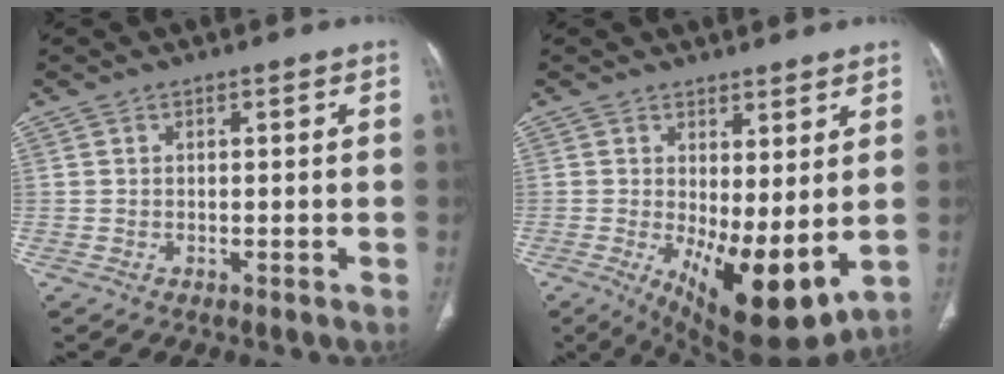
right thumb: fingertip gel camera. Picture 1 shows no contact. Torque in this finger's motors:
{"motor_torque": [1.10, 2.94, 0.67, 0.65, 0.39]}